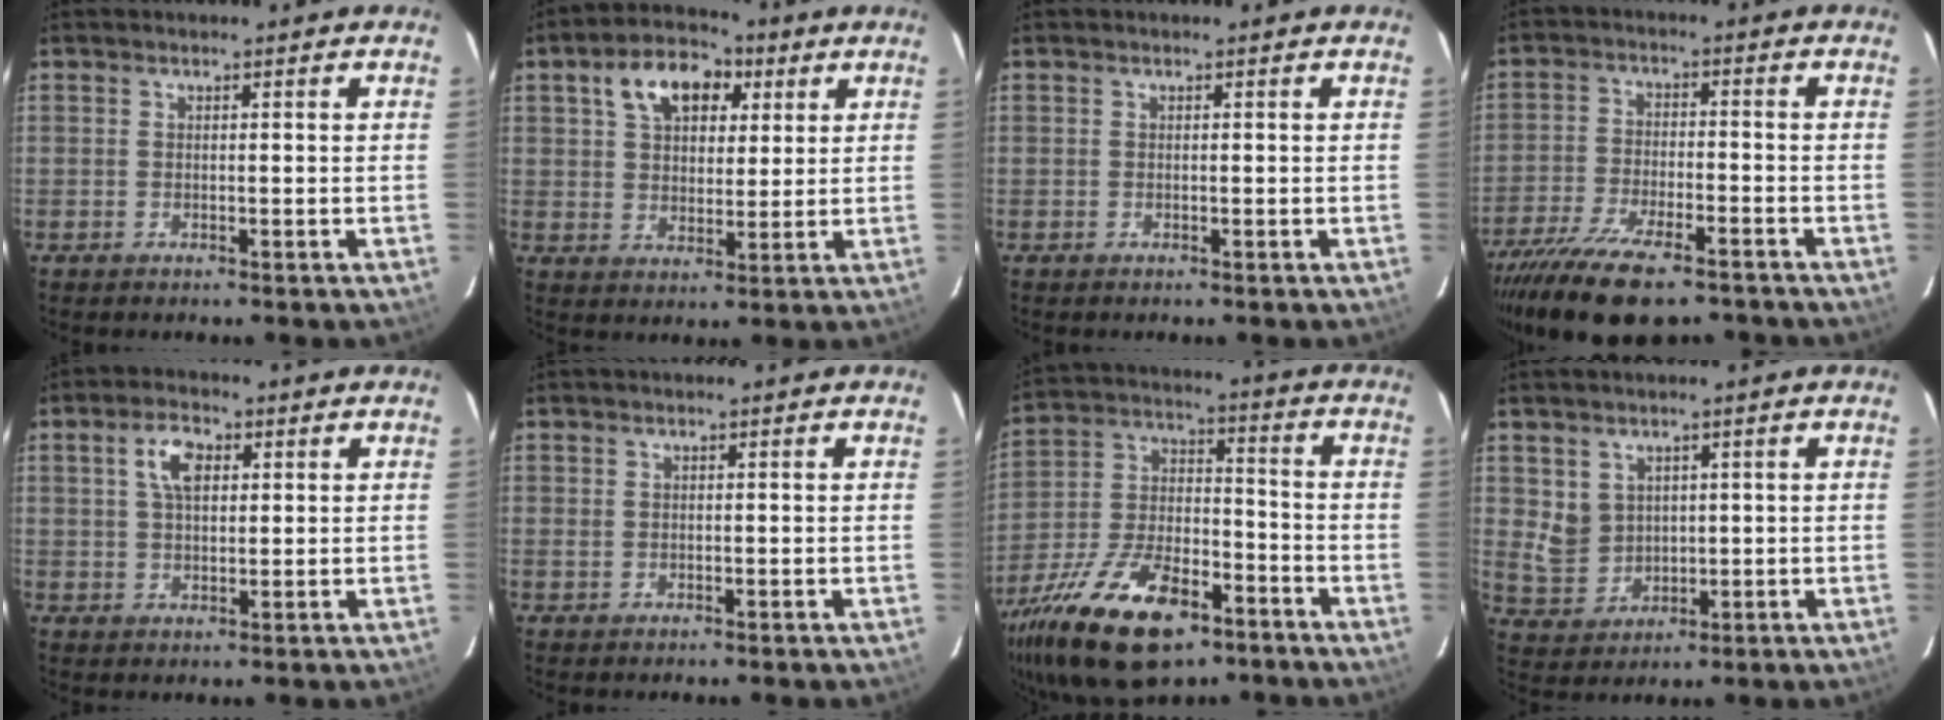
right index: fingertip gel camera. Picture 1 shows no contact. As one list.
[{"total": 11.4, "force": [4.9, 7.2, 7.3], "torque": [-0.130, 0.033, 0.079]}, {"total": 0.0}, {"total": 16.8, "force": [-12.9, 5.2, 9.4], "torque": [-0.196, -0.041, -0.216]}, {"total": 5.4, "force": [1.8, 3.0, 4.1], "torque": [-0.077, 0.013, 0.034]}, {"total": 0.5, "force": [0.2, 0.5, 0.1], "torque": [-0.001, 0.000, 0.004]}, {"total": 22.5, "force": [-13.5, 10.2, 14.9], "torque": [-0.303, -0.023, -0.228]}, {"total": 5.9, "force": [1.9, 5.2, 1.9], "torque": [-0.038, 0.001, 0.055]}]